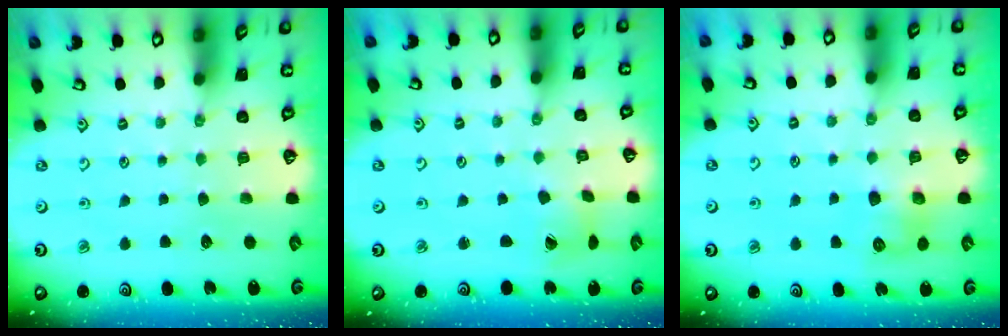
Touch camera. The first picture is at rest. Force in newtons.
{"total": 3.0, "press": 2.9, "slide": 0.5}
{"total": 7.3, "press": 7.3, "slide": 0.3}